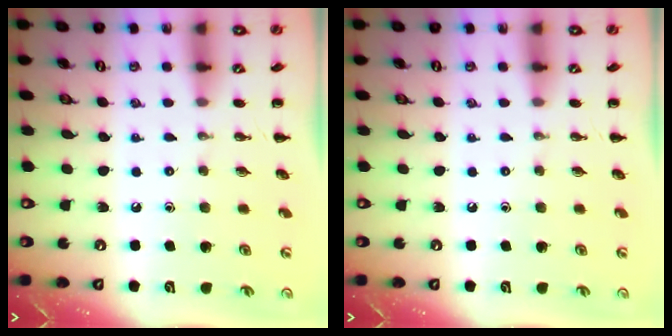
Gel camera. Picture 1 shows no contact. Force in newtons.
{"total": 0.0}